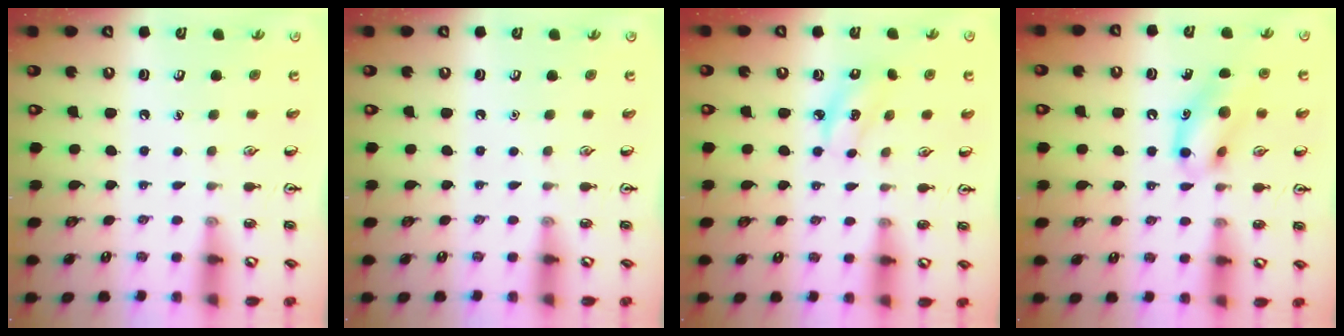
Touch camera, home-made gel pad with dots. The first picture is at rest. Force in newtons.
{"total": 0.0}
{"total": 3.3, "press": 3.2, "slide": 0.5}
{"total": 11.8, "press": 11.6, "slide": 2.1}